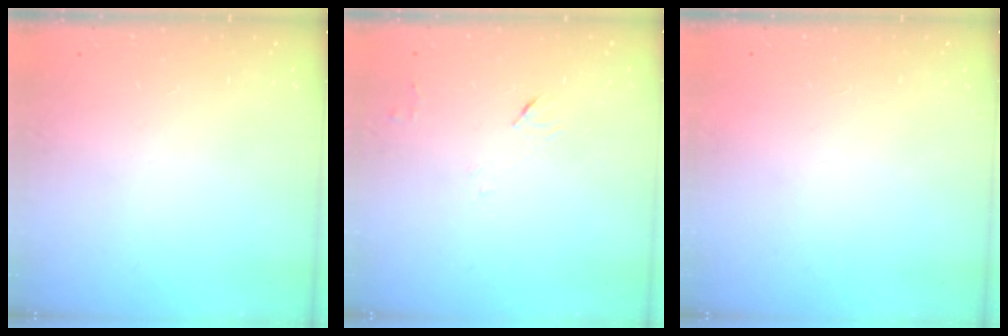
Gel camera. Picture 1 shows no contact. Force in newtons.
{"total": 3.7, "press": 3.6, "slide": 0.5}
{"total": 1.5, "press": 1.5, "slide": 0.1}